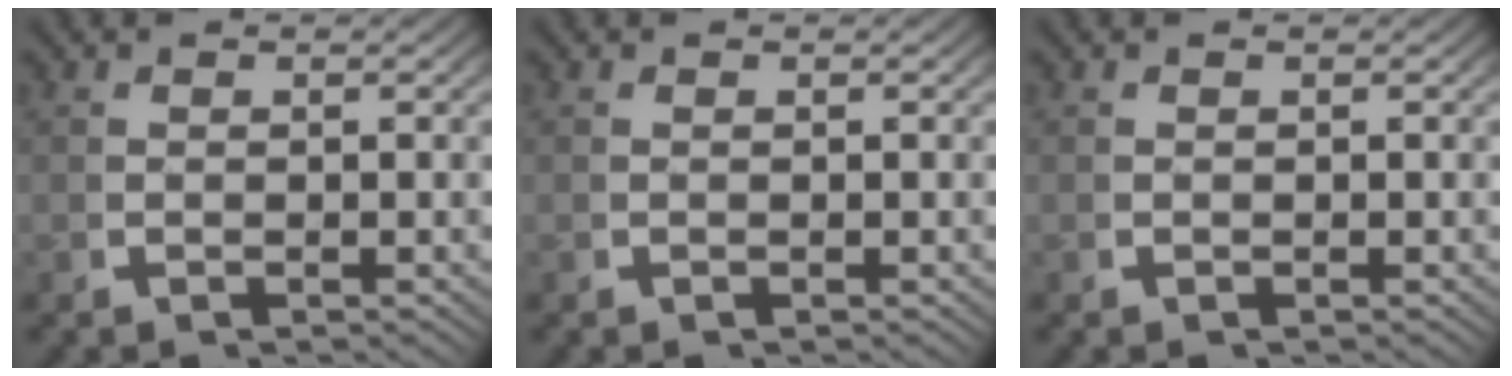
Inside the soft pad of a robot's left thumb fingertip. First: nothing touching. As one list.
[{"total": 0.6, "force": [0.3, -0.5, -0.2], "torque": [0.006, 0.000, 0.006]}, {"total": 0.0}]